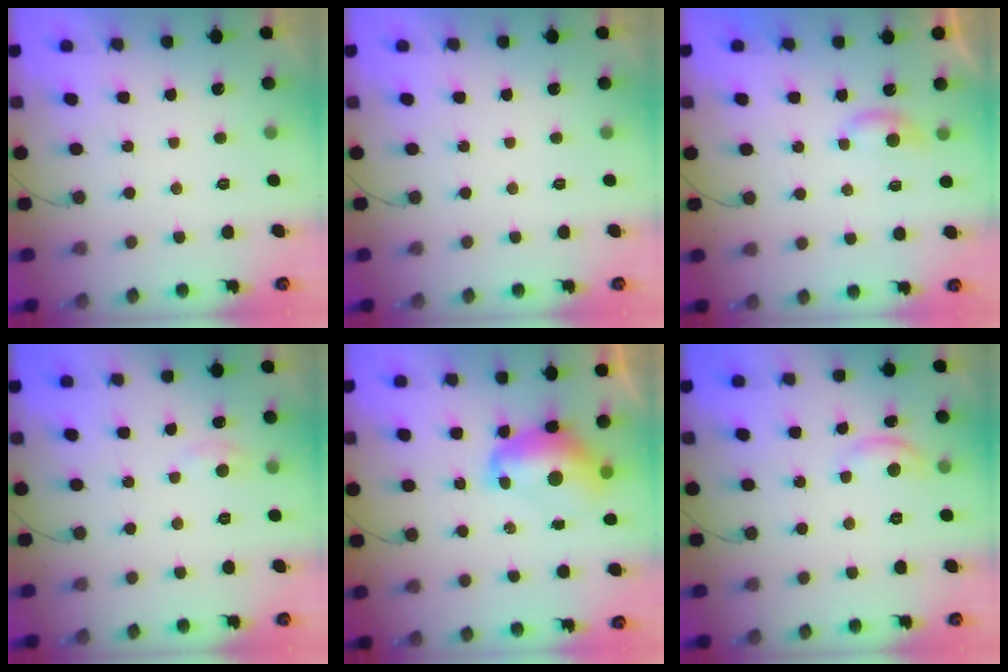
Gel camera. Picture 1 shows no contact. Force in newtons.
{"total": 0.0}
{"total": 4.4, "press": 4.3, "slide": 0.6}
{"total": 2.3, "press": 2.3, "slide": 0.3}
{"total": 10.8, "press": 10.8, "slide": 1.2}
{"total": 6.6, "press": 6.6, "slide": 0.3}